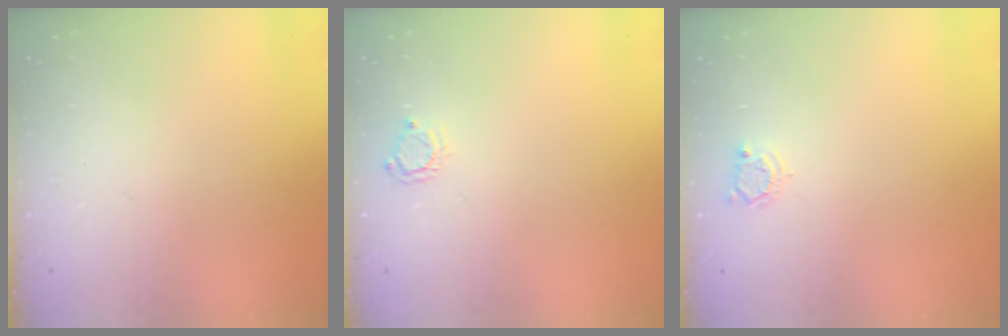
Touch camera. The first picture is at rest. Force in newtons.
{"total": 2.9, "press": 2.9, "slide": 0.3}
{"total": 3.0, "press": 3.0, "slide": 0.3}